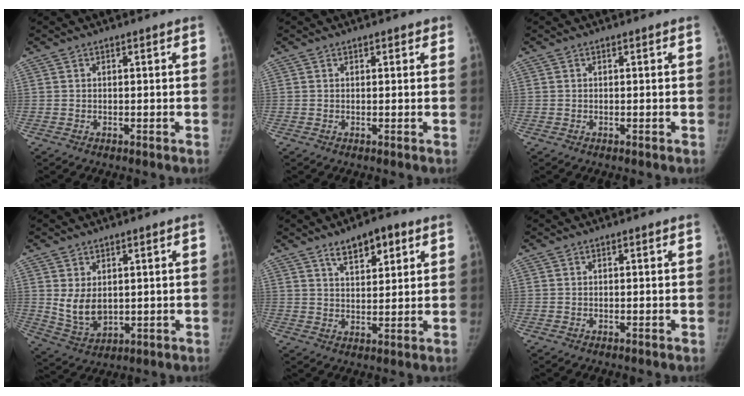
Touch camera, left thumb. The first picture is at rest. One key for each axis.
{"total": 1.0, "fx": 0.7, "fy": 0.6, "fz": 0.4, "tx": 0.008, "ty": -0.002, "tz": 0.005}
{"total": 0.0}
{"total": 6.8, "fx": 1.1, "fy": 4.6, "fz": 4.8, "tx": -0.072, "ty": -0.019, "tz": 0.041}
{"total": 7.6, "fx": 4.5, "fy": 3.4, "fz": 5.2, "tx": -0.055, "ty": -0.020, "tz": 0.071}
{"total": 0.0}